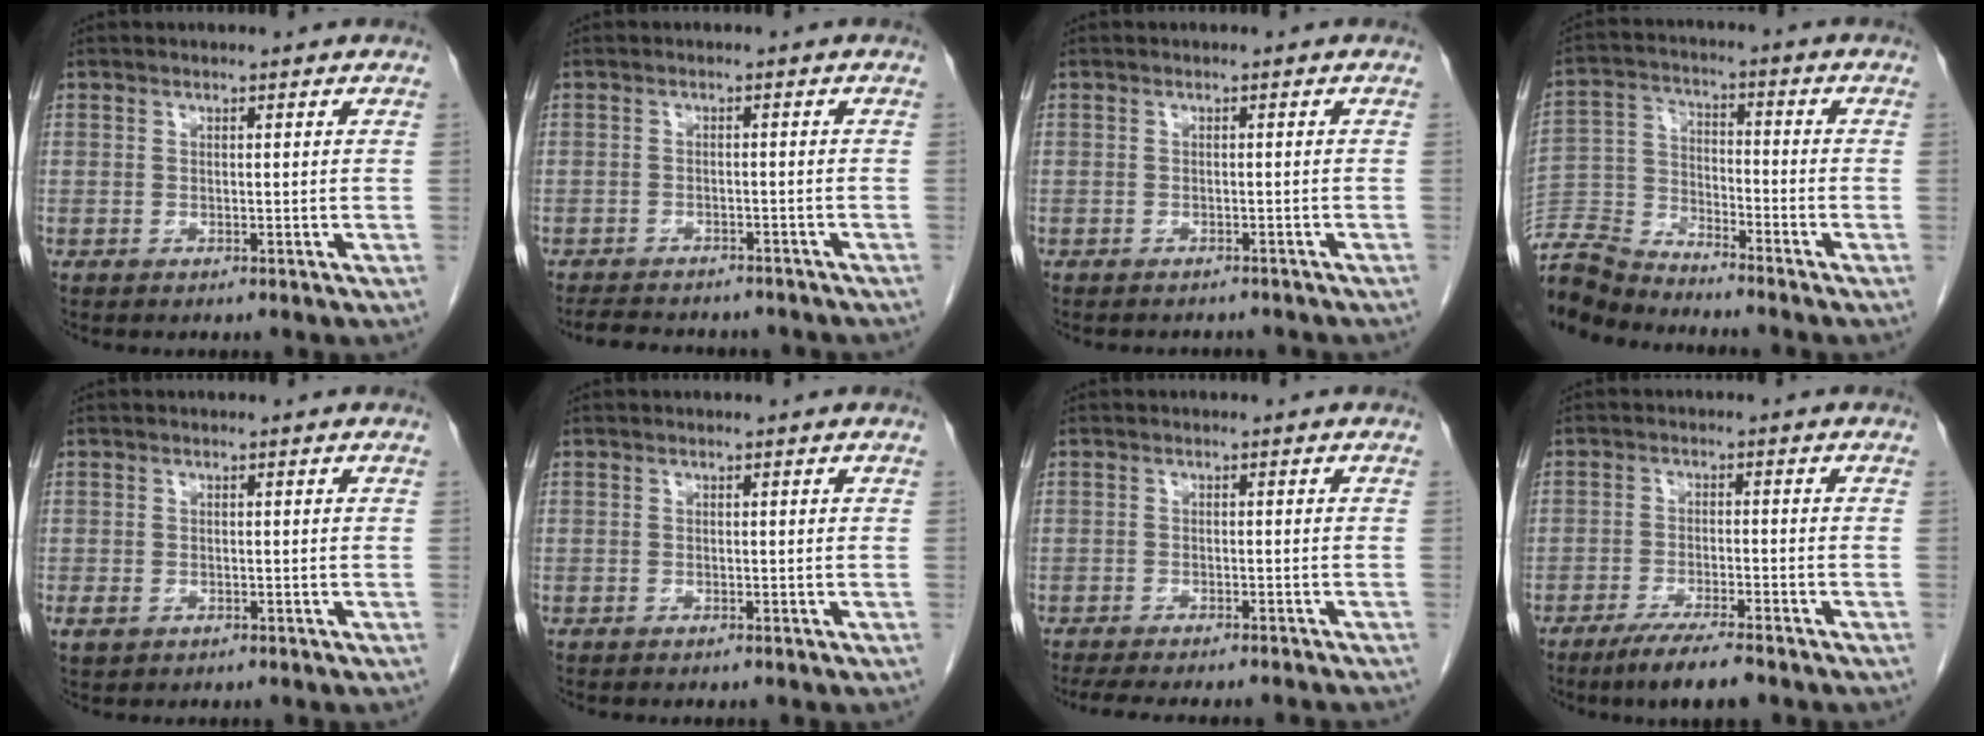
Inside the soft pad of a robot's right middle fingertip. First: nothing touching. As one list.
[{"total": 11.2, "force": [-9.9, 3.3, 4.2], "torque": [-0.078, -0.004, -0.120]}, {"total": 4.9, "force": [-4.5, 1.4, 1.3], "torque": [-0.017, -0.004, -0.049]}, {"total": 9.8, "force": [-9.7, 0.3, 0.8], "torque": [-0.019, 0.008, -0.192]}, {"total": 1.7, "force": [-0.6, 1.3, 1.0], "torque": [-0.022, -0.001, -0.002]}, {"total": 0.0}, {"total": 10.5, "force": [-9.6, 0.4, 4.4], "torque": [-0.043, -0.019, -0.119]}, {"total": 6.5, "force": [-5.0, 0.4, 4.2], "torque": [-0.074, -0.017, -0.084]}]